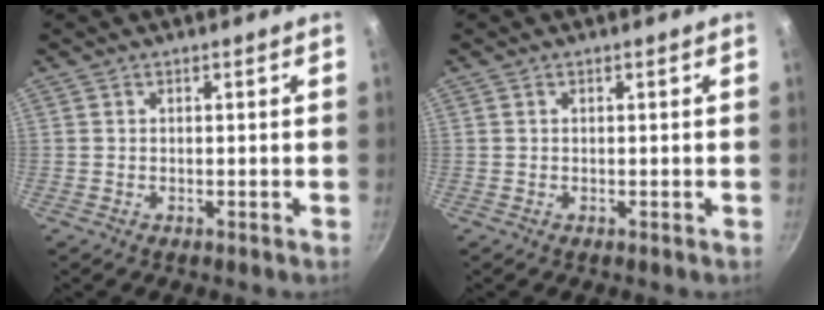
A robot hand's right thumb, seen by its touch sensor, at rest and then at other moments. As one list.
[{"total": 0.0}]